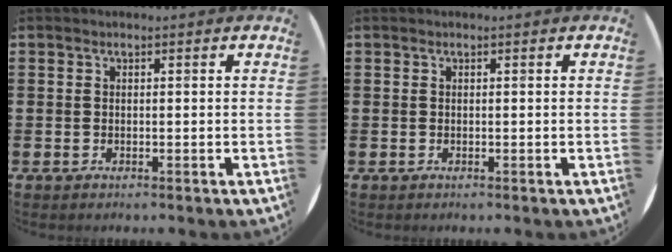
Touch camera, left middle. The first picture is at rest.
{"total": 0.0}